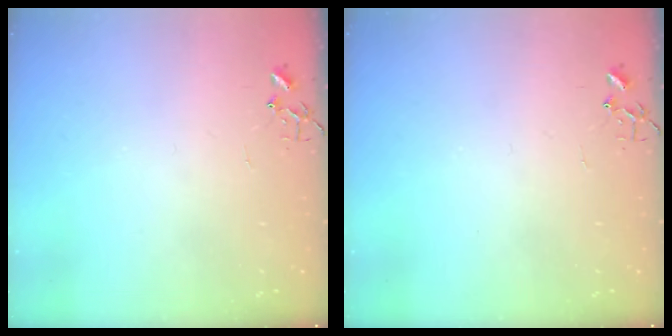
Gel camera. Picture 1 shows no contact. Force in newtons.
{"total": 0.0}